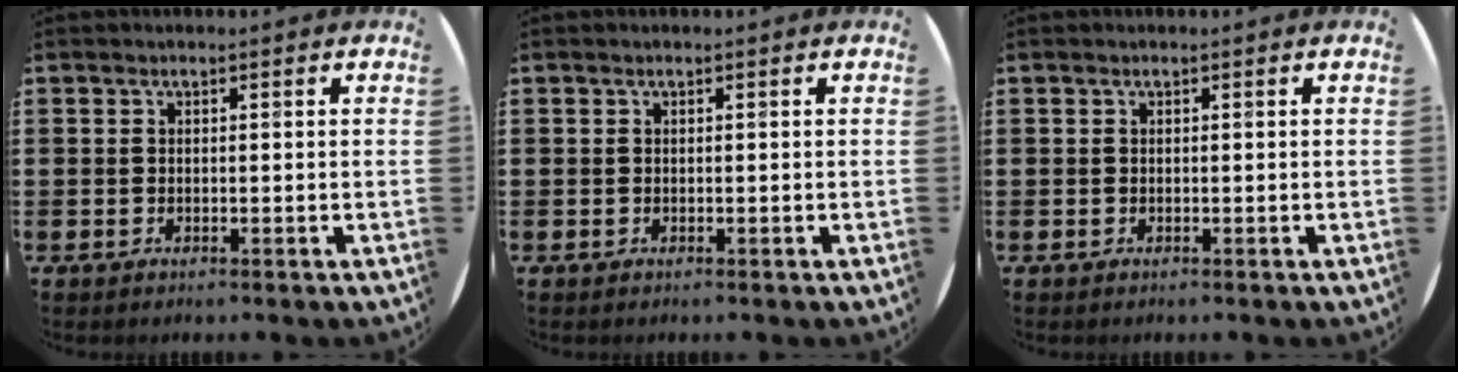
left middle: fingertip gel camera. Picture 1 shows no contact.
{"total": 0.0}
{"total": 0.0}